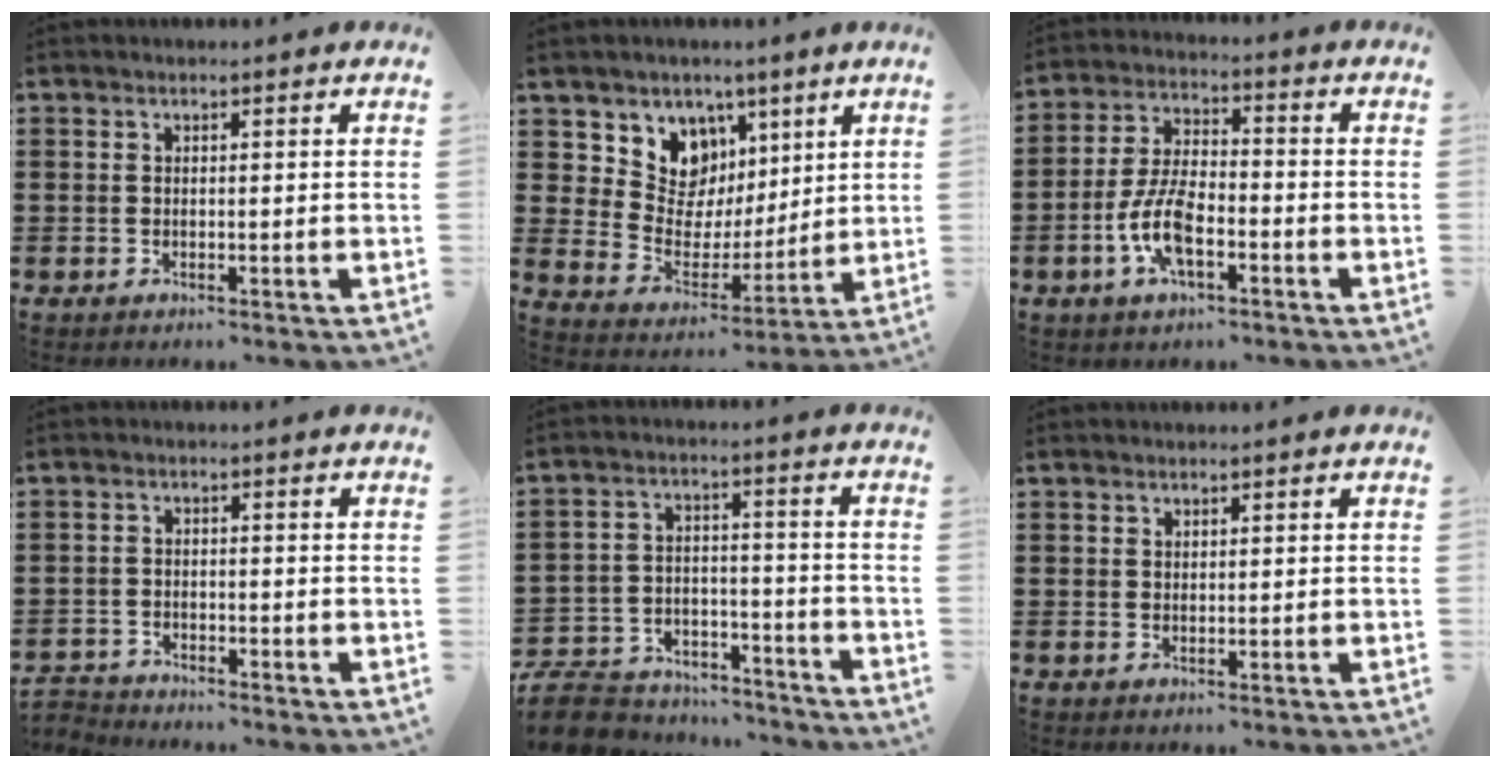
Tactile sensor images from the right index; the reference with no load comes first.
{"total": 8.5, "force": [4.9, 6.8, 1.7], "torque": [-0.074, -0.044, 0.091]}
{"total": 8.3, "force": [-3.0, 3.6, 6.9], "torque": [-0.162, -0.004, -0.063]}
{"total": 2.3, "force": [-2.3, 0.3, -0.3], "torque": [-0.003, 0.001, -0.051]}
{"total": 8.4, "force": [-7.9, 2.4, 1.6], "torque": [-0.047, 0.020, -0.159]}
{"total": 0.6, "force": [0.5, 0.3, 0.1], "torque": [-0.002, 0.001, 0.011]}